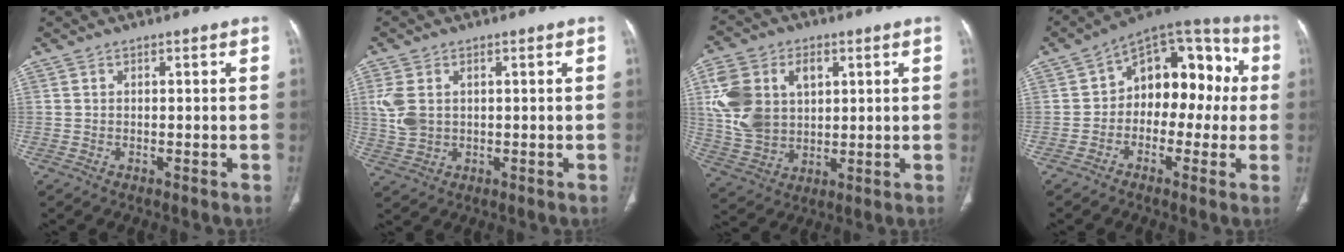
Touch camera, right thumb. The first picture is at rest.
{"total": 5.9, "force": [1.1, 4.2, 4.0], "torque": [-0.093, 0.000, 0.031]}
{"total": 15.6, "force": [3.7, 11.4, 10.0], "torque": [-0.179, 0.003, 0.077]}
{"total": 15.5, "force": [0.4, 10.2, 11.7], "torque": [-0.100, 0.054, -0.011]}